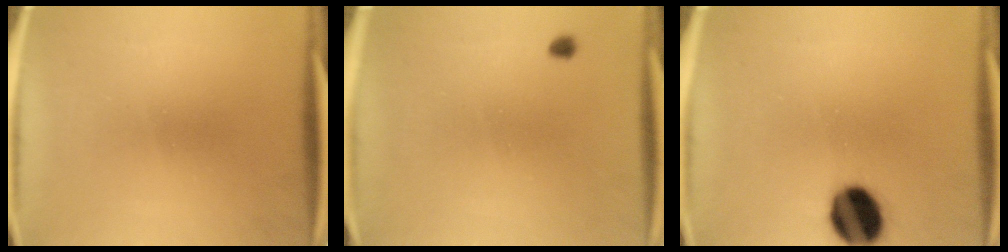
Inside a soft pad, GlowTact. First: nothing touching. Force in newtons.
{"total": 0.9}
{"total": 12.2}